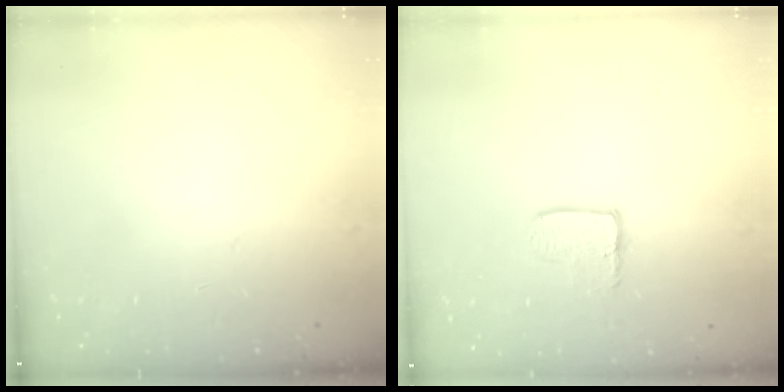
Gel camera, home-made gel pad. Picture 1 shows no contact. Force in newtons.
{"total": 5.5, "press": 5.5, "slide": 0.4}